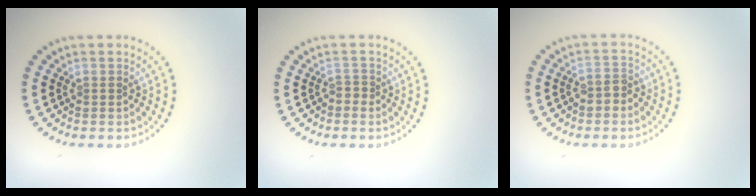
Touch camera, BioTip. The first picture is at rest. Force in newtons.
{"total": 0.6, "press": 0.3, "slide": 0.5}
{"total": 1.7, "press": 1.5, "slide": 0.8}